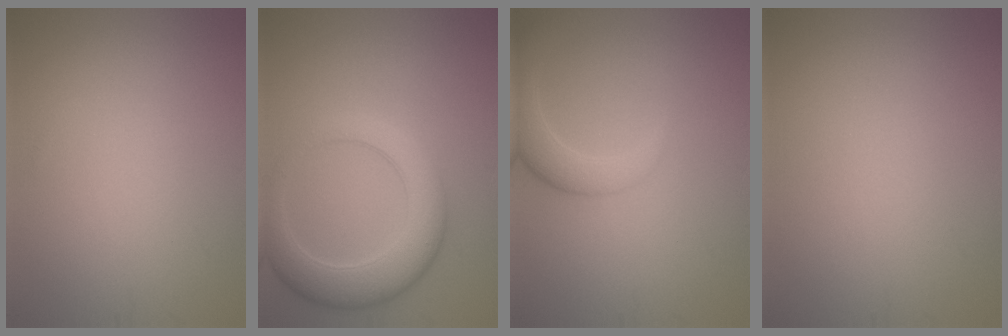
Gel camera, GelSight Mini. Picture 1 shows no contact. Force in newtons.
{"total": 5.8, "press": 5.8, "slide": 0.2}
{"total": 3.4, "press": 3.4, "slide": 0.4}
{"total": 0.0}